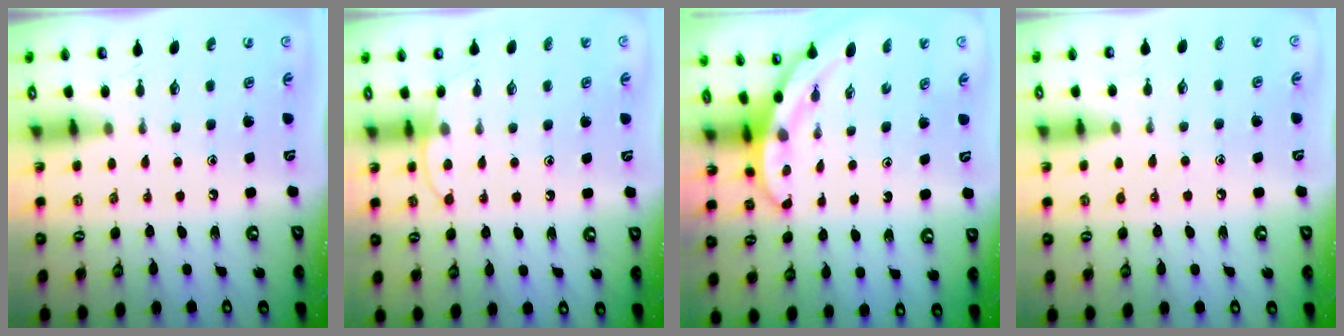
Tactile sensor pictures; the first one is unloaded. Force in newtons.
{"total": 6.6, "press": 6.5, "slide": 0.6}
{"total": 3.5, "press": 3.5, "slide": 0.1}
{"total": 6.3, "press": 6.3, "slide": 0.7}